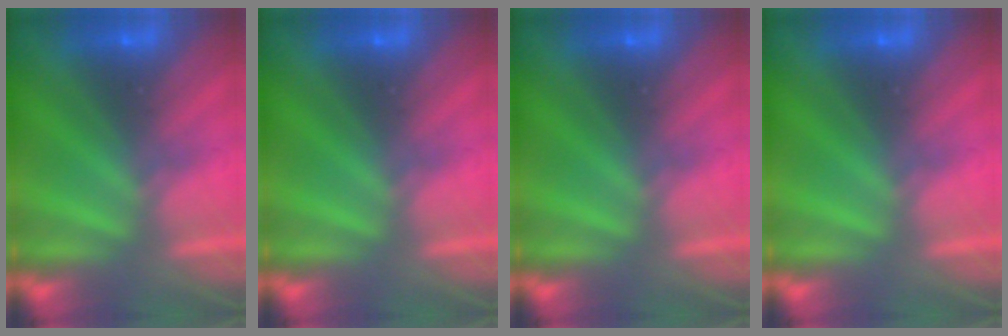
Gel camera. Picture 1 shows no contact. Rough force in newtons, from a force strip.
{"total": 0.0}
{"total": 0.0}
{"total": 0.0}